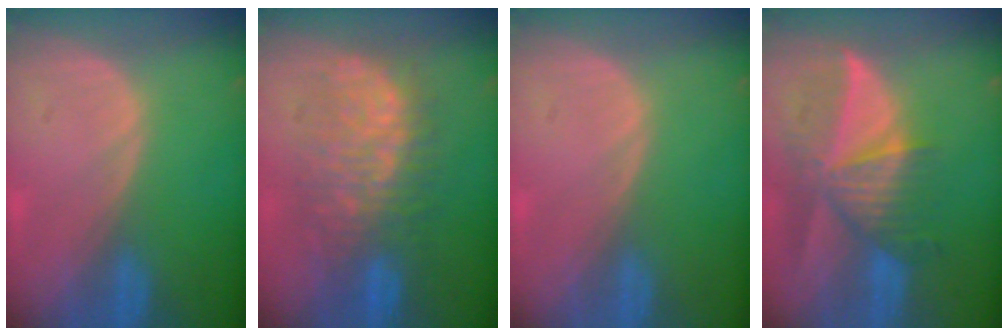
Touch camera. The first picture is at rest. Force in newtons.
{"total": 9.5, "press": 9.5, "slide": 0.7}
{"total": 0.0}
{"total": 9.5, "press": 8.5, "slide": 4.3}